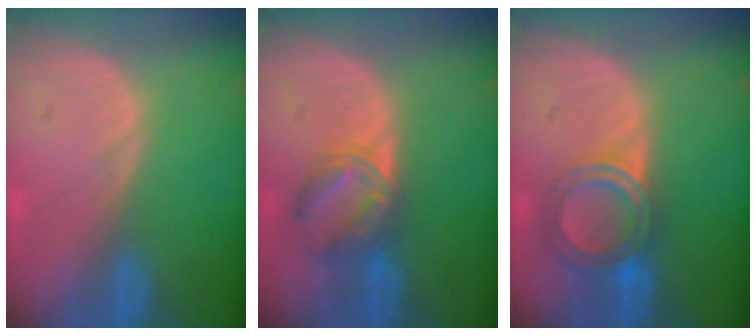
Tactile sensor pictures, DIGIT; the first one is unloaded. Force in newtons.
{"total": 5.9, "press": 5.8, "slide": 1.0}
{"total": 6.0, "press": 5.6, "slide": 2.0}